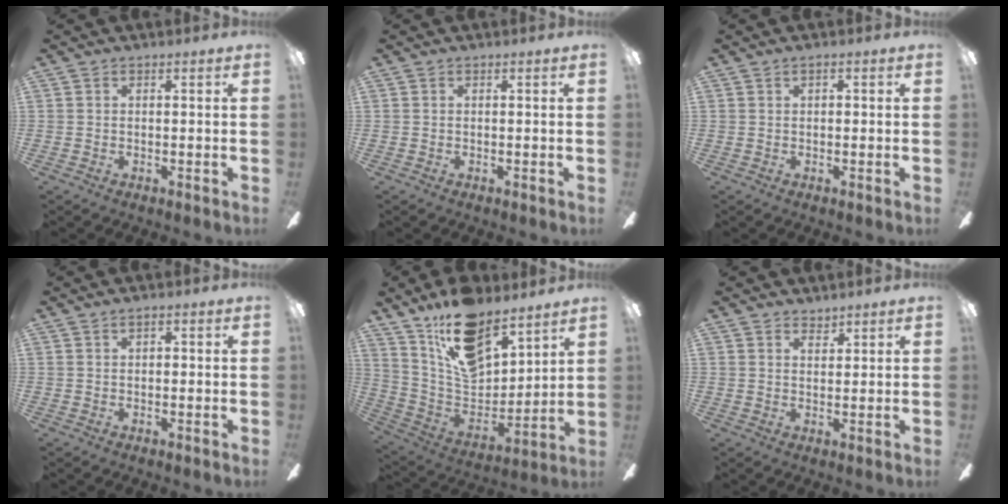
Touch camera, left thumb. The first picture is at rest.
{"total": 0.0}
{"total": 1.2, "force": [0.5, 0.6, 0.8], "torque": [-0.009, -0.001, 0.008]}
{"total": 1.4, "force": [0.6, 0.8, 1.1], "torque": [-0.015, 0.000, 0.008]}
{"total": 18.3, "force": [12.7, 9.1, 9.5], "torque": [-0.176, -0.075, 0.232]}
{"total": 2.4, "force": [2.2, 0.9, 0.4], "torque": [-0.002, -0.011, 0.039]}